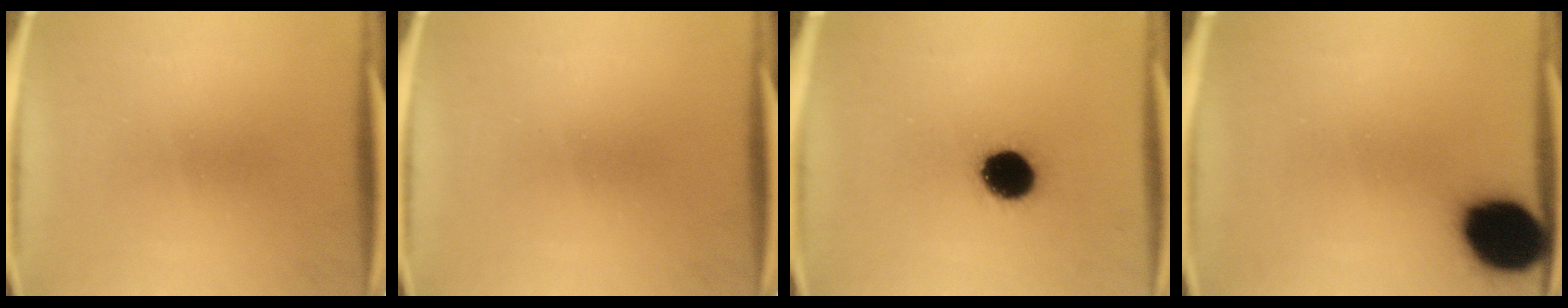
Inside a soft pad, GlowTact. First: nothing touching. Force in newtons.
{"total": 0.0}
{"total": 11.1}
{"total": 17.1}